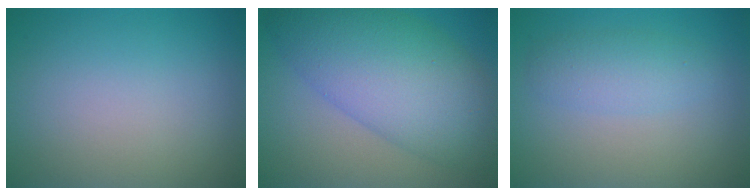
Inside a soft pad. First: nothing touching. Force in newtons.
{"total": 10.2, "press": 10.2, "slide": 0.2}
{"total": 2.5, "press": 2.5, "slide": 0.2}